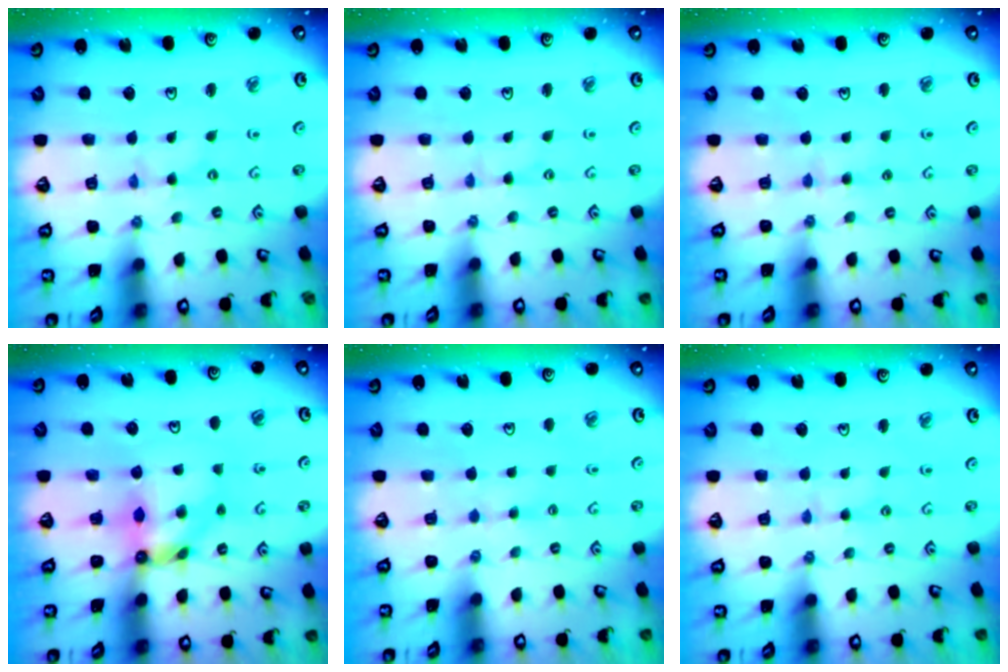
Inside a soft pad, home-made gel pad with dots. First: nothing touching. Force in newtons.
{"total": 0.0}
{"total": 2.9, "press": 2.8, "slide": 0.6}
{"total": 6.8, "press": 6.8, "slide": 0.4}
{"total": 2.8, "press": 2.8, "slide": 0.3}
{"total": 2.4, "press": 2.3, "slide": 0.3}